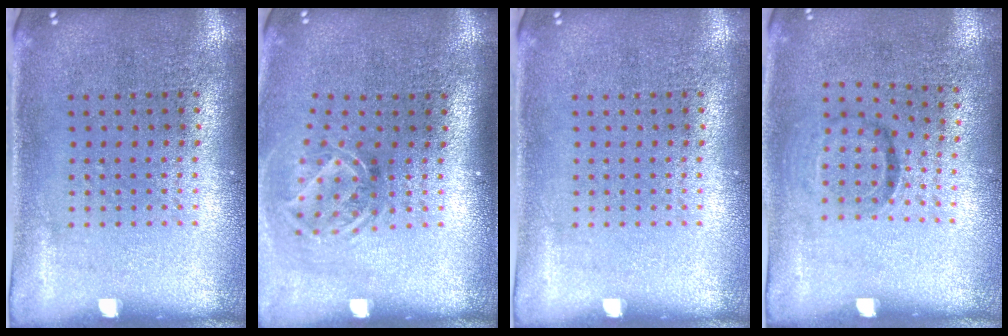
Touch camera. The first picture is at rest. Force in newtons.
{"total": 1.9, "press": 1.3, "slide": 1.4}
{"total": 0.0}
{"total": 1.0, "press": 0.6, "slide": 0.8}